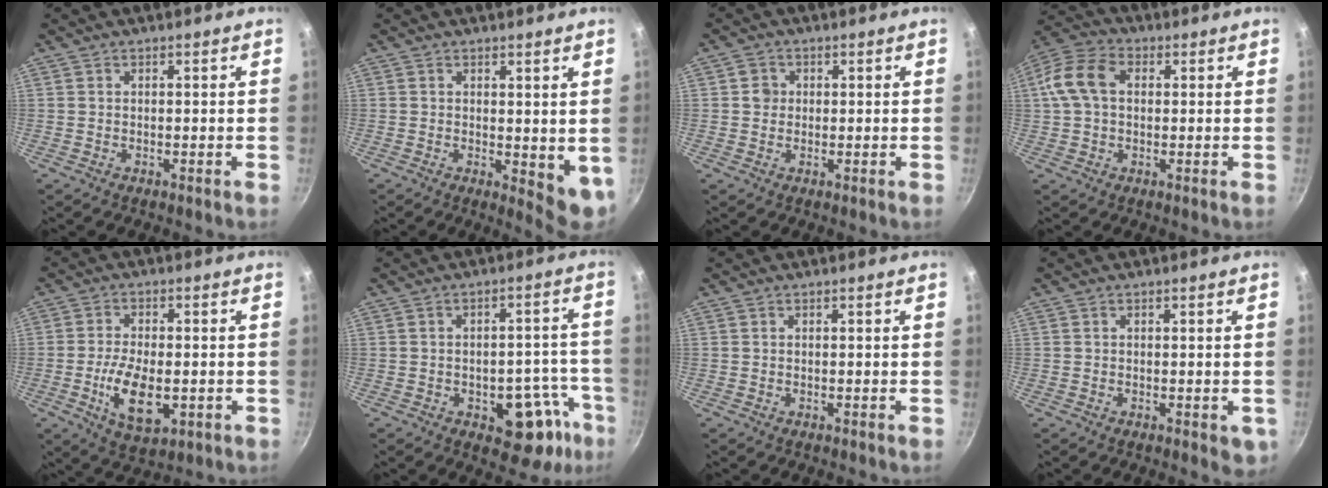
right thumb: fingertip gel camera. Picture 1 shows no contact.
{"total": 5.8, "force": [0.3, 2.3, 5.3], "torque": [-0.059, -0.015, 0.011]}
{"total": 2.6, "force": [0.3, 2.4, 0.9], "torque": [-0.003, 0.003, 0.005]}
{"total": 9.9, "force": [1.7, 6.9, 7.0], "torque": [-0.145, 0.030, 0.025]}
{"total": 9.7, "force": [-2.2, 4.7, 8.2], "torque": [-0.139, -0.004, -0.031]}
{"total": 11.6, "force": [-5.4, 5.9, 8.4], "torque": [-0.064, 0.047, -0.059]}
{"total": 0.0}
{"total": 2.8, "force": [-0.8, 1.2, 2.4], "torque": [-0.009, -0.002, -0.008]}